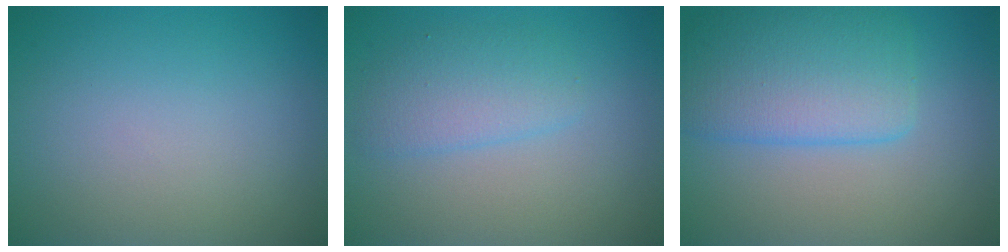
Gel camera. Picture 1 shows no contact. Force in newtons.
{"total": 2.8, "press": 2.8, "slide": 0.1}
{"total": 5.7, "press": 5.7, "slide": 0.2}